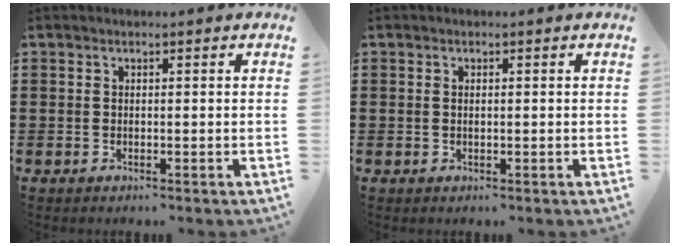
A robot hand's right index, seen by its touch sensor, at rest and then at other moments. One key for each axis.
{"total": 0.7, "fx": 0.2, "fy": 0.2, "fz": 0.6, "tx": -0.011, "ty": 0.001, "tz": 0.003}